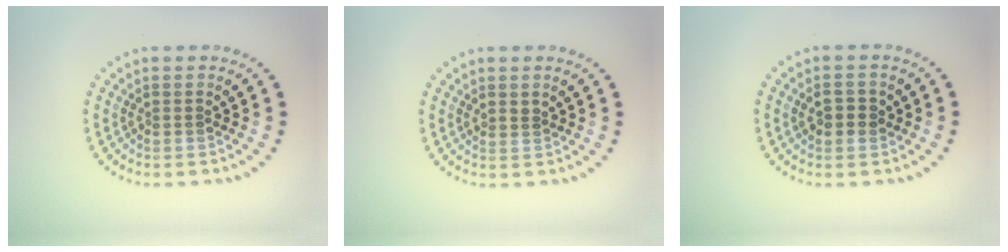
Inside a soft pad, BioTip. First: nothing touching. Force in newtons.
{"total": 0.6, "press": 0.3, "slide": 0.5}
{"total": 2.1, "press": 2.1, "slide": 0.2}